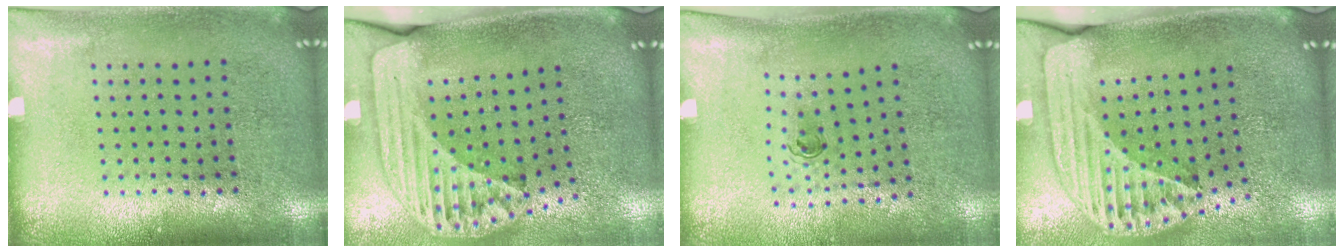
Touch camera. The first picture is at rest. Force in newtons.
{"total": 2.3, "press": 1.7, "slide": 1.5}
{"total": 0.7, "press": 0.4, "slide": 0.6}
{"total": 2.6, "press": 1.8, "slide": 1.8}